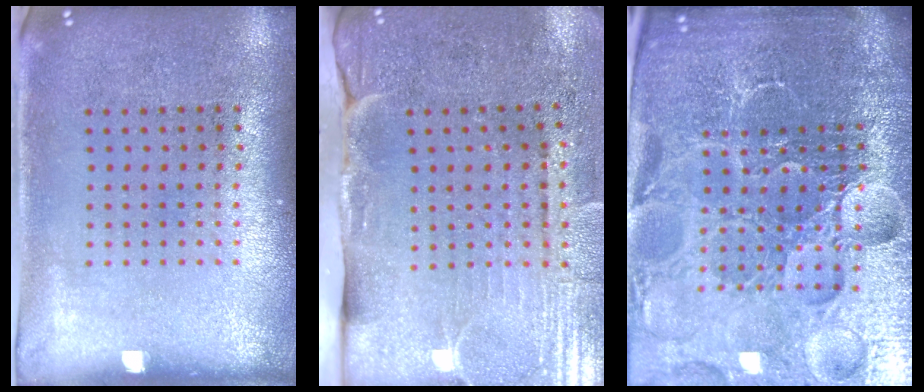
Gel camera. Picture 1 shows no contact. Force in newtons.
{"total": 4.4, "press": 3.8, "slide": 2.3}
{"total": 6.7, "press": 5.9, "slide": 3.2}